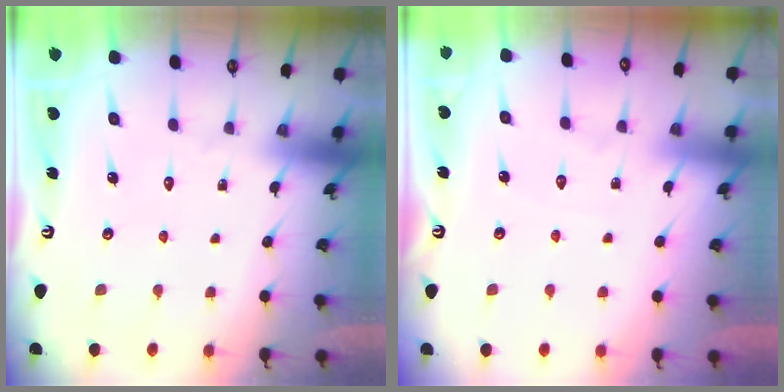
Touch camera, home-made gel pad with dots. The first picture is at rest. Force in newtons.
{"total": 3.9, "press": 3.9, "slide": 0.4}